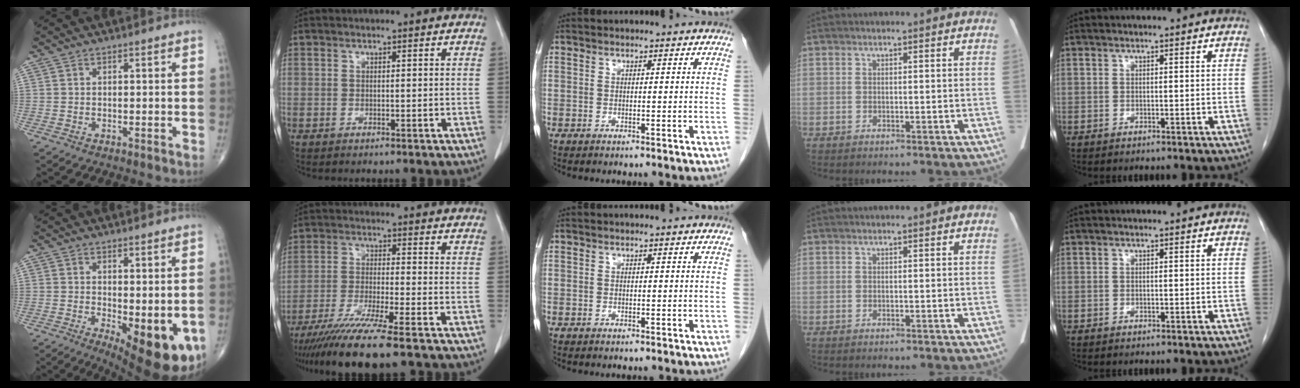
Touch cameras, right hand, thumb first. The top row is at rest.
{"thumb": {"total": 11.9, "force": [-2.8, 4.2, 10.7], "torque": [-0.135, -0.028, -0.024]}, "index": {"total": 12.2, "force": [-9.8, -1.0, 7.3], "torque": [-0.115, -0.036, -0.160]}}